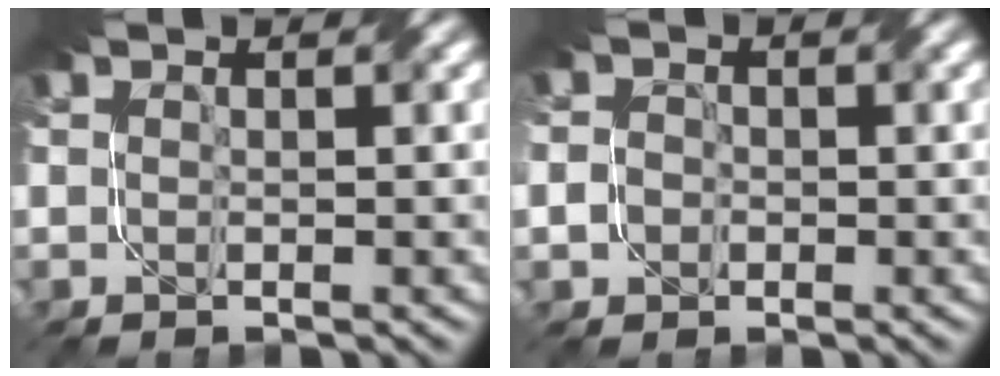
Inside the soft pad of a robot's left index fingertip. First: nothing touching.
{"total": 1.6, "force": [-0.7, 1.3, 0.7], "torque": [-0.006, 0.007, -0.023]}